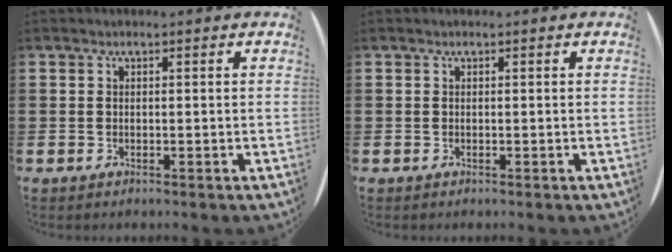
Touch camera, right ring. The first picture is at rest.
{"total": 0.0}